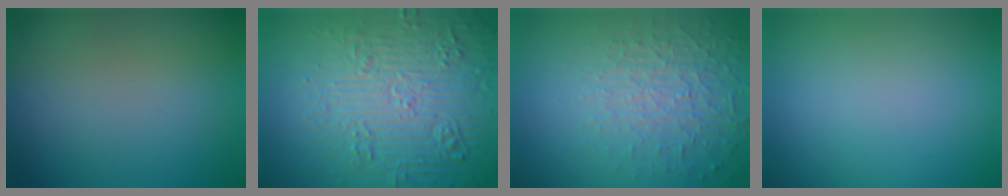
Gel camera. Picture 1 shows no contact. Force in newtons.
{"total": 8.0, "press": 7.7, "slide": 2.0}
{"total": 5.2, "press": 3.2, "slide": 4.1}
{"total": 0.0}